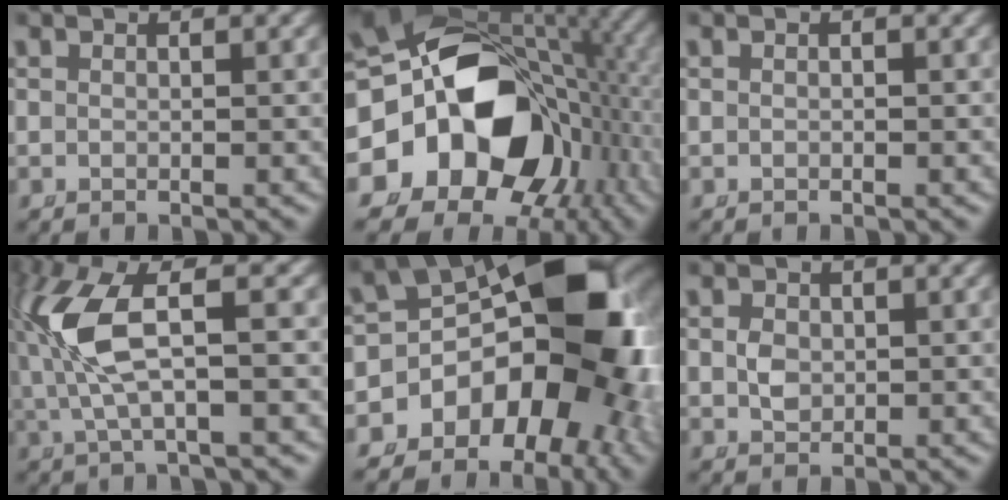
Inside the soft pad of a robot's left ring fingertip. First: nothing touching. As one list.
[{"total": 26.1, "force": [-4.5, 19.4, 17.0], "torque": [-0.297, -0.060, -0.055]}, {"total": 0.0}, {"total": 6.9, "force": [0.8, 2.8, 6.3], "torque": [-0.142, 0.007, 0.016]}, {"total": 24.2, "force": [-0.5, 16.8, 17.3], "torque": [-0.292, -0.062, 0.005]}, {"total": 1.3, "force": [-0.1, 1.0, 0.9], "torque": [-0.018, -0.010, 0.007]}]